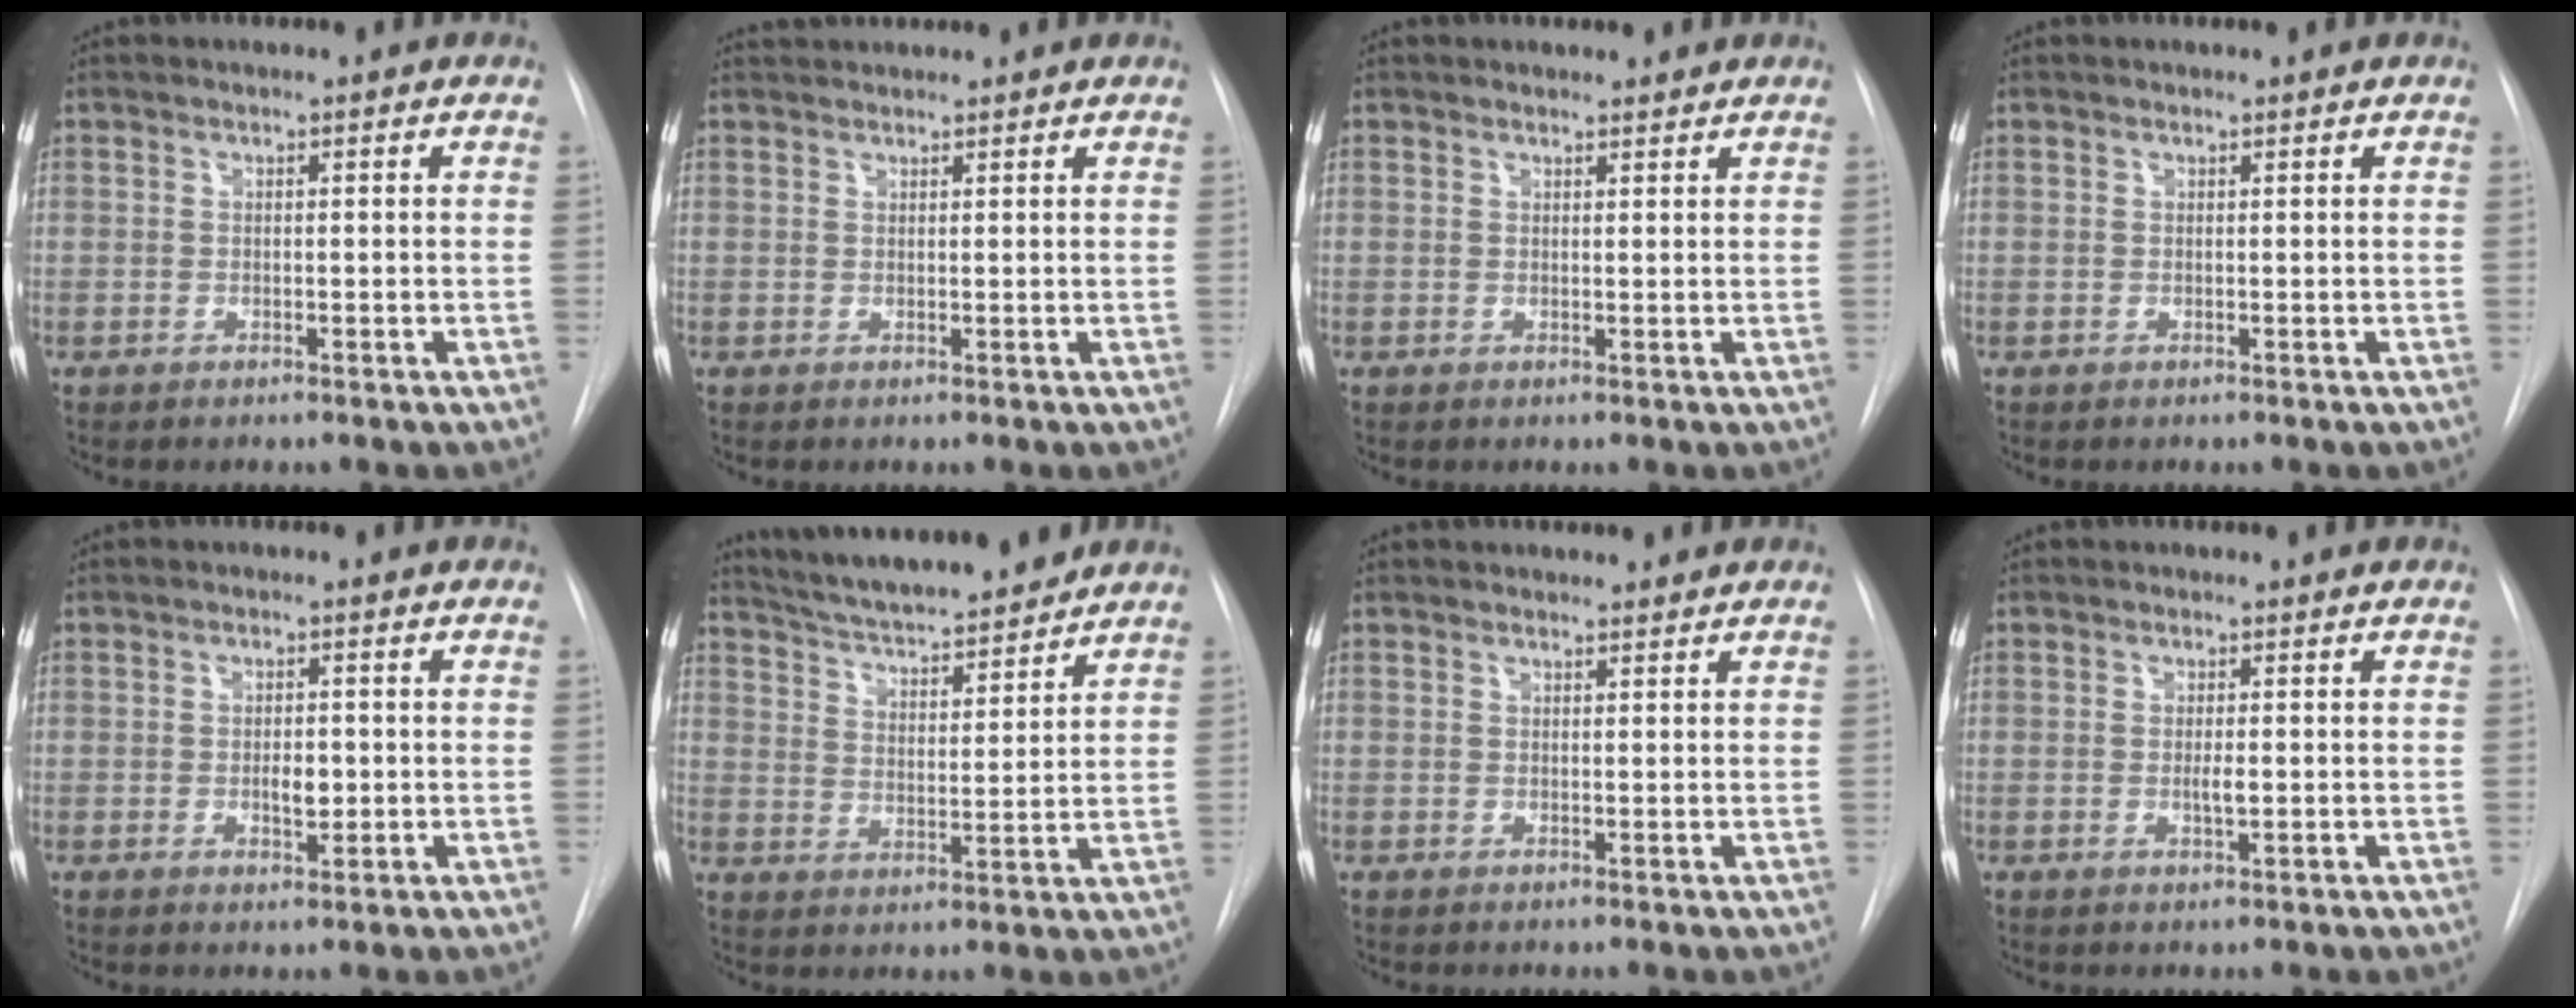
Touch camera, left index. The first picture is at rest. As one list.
[{"total": 3.0, "force": [3.0, 0.3, 0.5], "torque": [-0.008, 0.030, 0.047]}, {"total": 2.2, "force": [2.1, 0.6, 0.2], "torque": [-0.005, -0.001, 0.021]}, {"total": 0.0}, {"total": 2.8, "force": [-0.6, 1.3, 2.4], "torque": [-0.039, -0.005, -0.007]}, {"total": 15.4, "force": [13.9, 1.8, 6.3], "torque": [-0.104, 0.004, 0.219]}, {"total": 1.7, "force": [1.7, 0.4, 0.1], "torque": [-0.007, -0.001, 0.018]}, {"total": 1.6, "force": [-0.4, 0.3, 1.5], "torque": [-0.029, -0.007, -0.006]}]